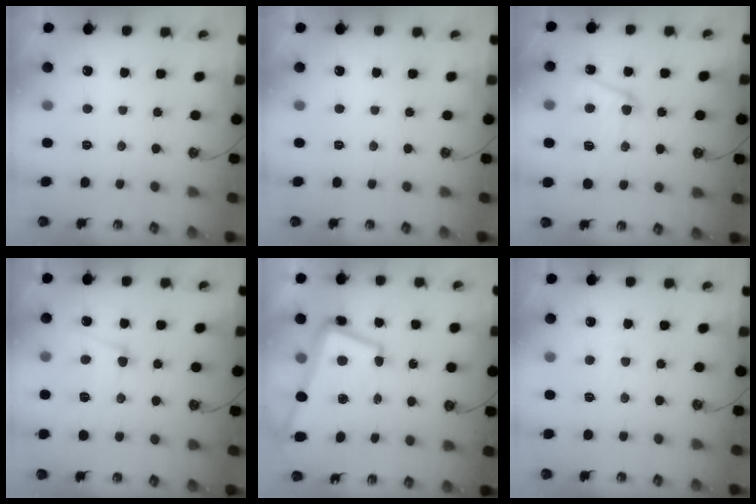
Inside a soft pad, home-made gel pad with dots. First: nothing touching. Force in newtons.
{"total": 0.0}
{"total": 10.5, "press": 10.5, "slide": 1.1}
{"total": 4.2, "press": 4.0, "slide": 1.0}
{"total": 7.2, "press": 7.1, "slide": 1.6}
{"total": 2.6, "press": 2.6, "slide": 0.7}